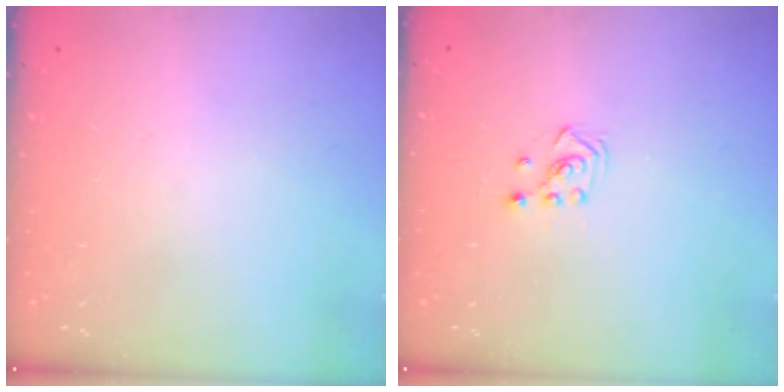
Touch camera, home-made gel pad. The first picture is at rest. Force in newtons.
{"total": 2.5, "press": 2.4, "slide": 0.8}